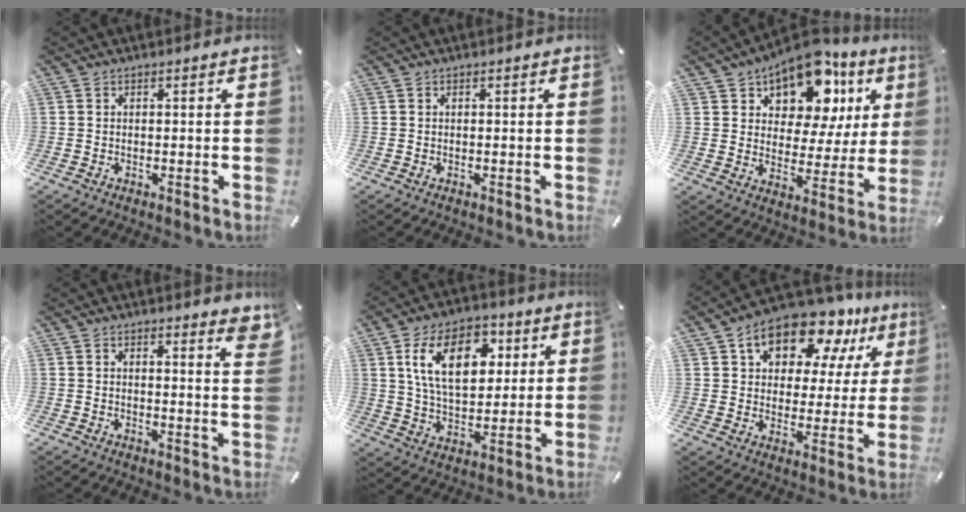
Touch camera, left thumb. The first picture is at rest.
{"total": 0.0}
{"total": 15.4, "force": [10.7, 8.5, 7.1], "torque": [-0.111, -0.082, 0.182]}
{"total": 3.2, "force": [2.6, 0.4, 1.8], "torque": [-0.020, -0.020, 0.042]}
{"total": 16.1, "force": [5.7, 9.9, 11.4], "torque": [-0.192, 0.006, 0.099]}
{"total": 14.6, "force": [10.1, 8.1, 6.7], "torque": [-0.108, -0.065, 0.178]}